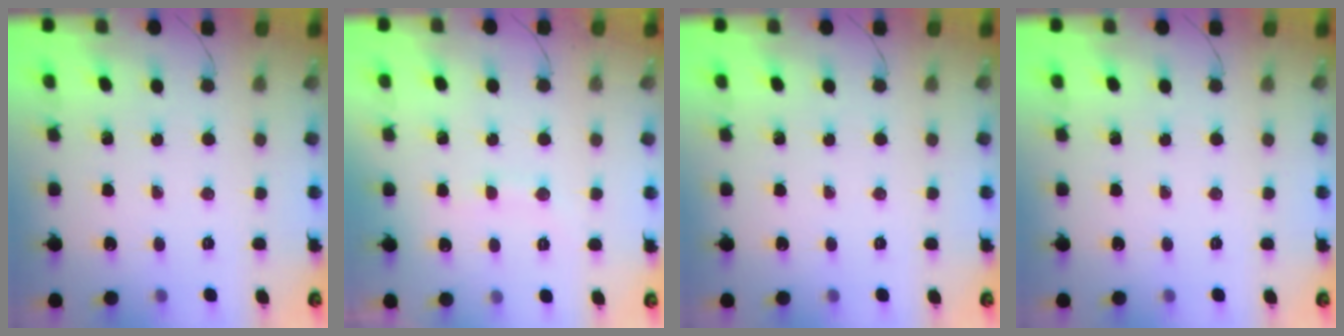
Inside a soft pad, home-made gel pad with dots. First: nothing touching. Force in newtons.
{"total": 6.3, "press": 6.3, "slide": 1.1}
{"total": 0.0}
{"total": 0.0}